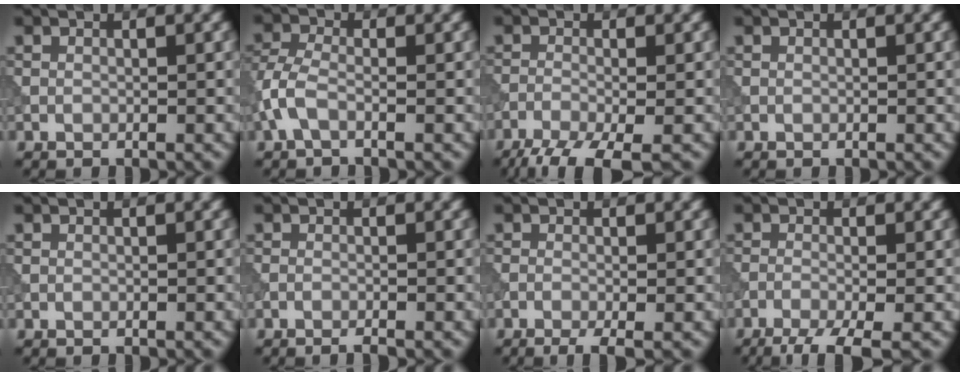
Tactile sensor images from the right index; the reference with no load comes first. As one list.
[{"total": 2.9, "force": [-1.3, 1.3, 2.3], "torque": [-0.060, 0.004, -0.041]}, {"total": 6.0, "force": [-4.3, 1.4, 3.9], "torque": [-0.072, -0.021, -0.088]}, {"total": 0.0}, {"total": 0.0}, {"total": 1.2, "force": [-0.8, 0.2, 0.9], "torque": [-0.011, -0.002, -0.019]}, {"total": 2.4, "force": [-1.3, 0.5, 2.0], "torque": [-0.036, -0.005, -0.029]}, {"total": 4.5, "force": [-2.9, 1.0, 3.3], "torque": [-0.053, -0.006, -0.061]}]